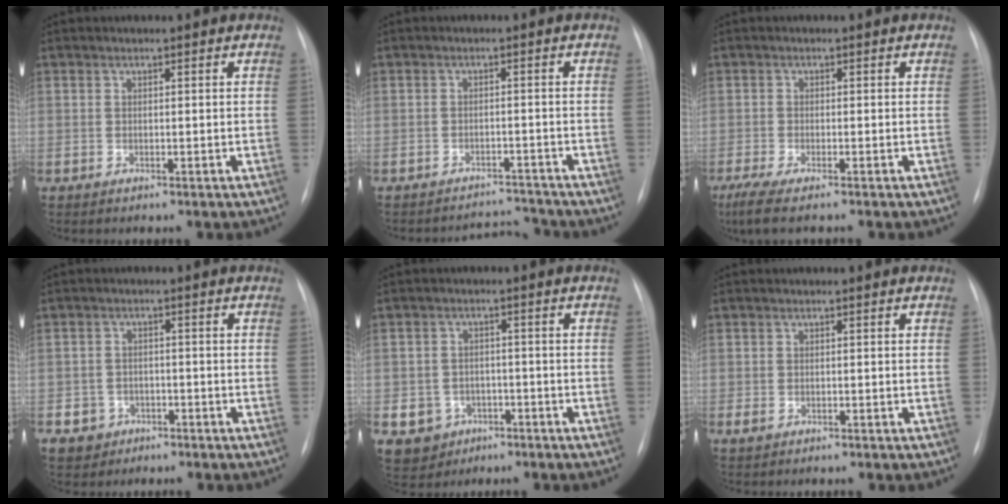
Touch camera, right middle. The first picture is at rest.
{"total": 4.1, "force": [-3.8, -0.3, -1.6], "torque": [0.025, 0.009, -0.053]}
{"total": 5.2, "force": [-4.0, 0.3, 3.4], "torque": [-0.066, -0.016, -0.069]}
{"total": 3.6, "force": [-1.9, 3.1, 0.0], "torque": [0.002, 0.011, -0.029]}
{"total": 5.6, "force": [-2.6, 4.9, 1.0], "torque": [-0.020, 0.006, -0.035]}
{"total": 1.1, "force": [-0.6, 0.6, 0.7], "torque": [-0.019, -0.002, -0.007]}